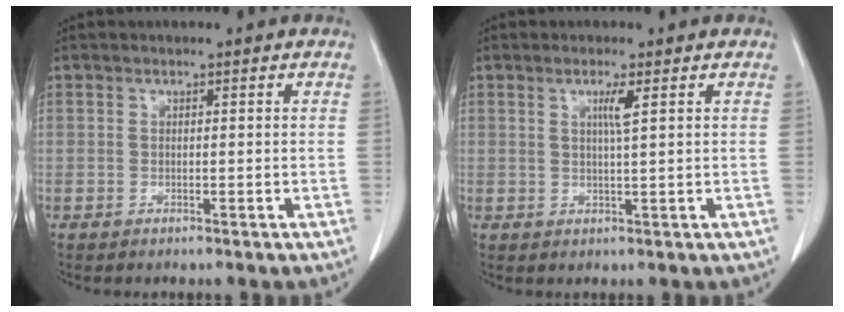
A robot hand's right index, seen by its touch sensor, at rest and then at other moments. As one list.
[{"total": 2.4, "force": [0.9, -0.4, 2.1], "torque": [-0.041, -0.003, 0.017]}]